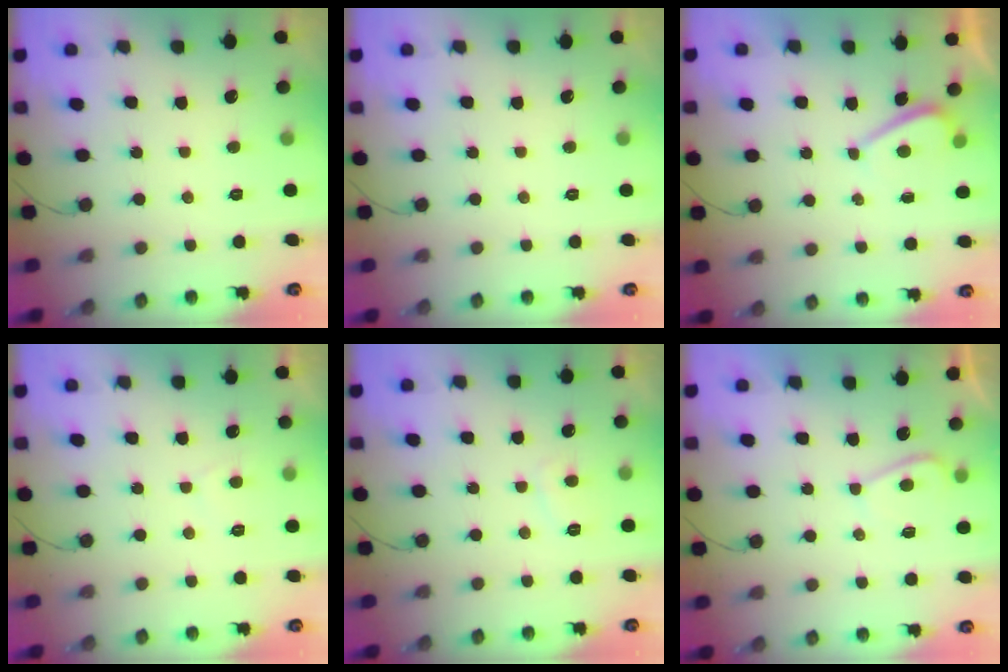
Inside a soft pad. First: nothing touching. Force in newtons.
{"total": 0.0}
{"total": 1.0, "press": 0.9, "slide": 0.5}
{"total": 0.8, "press": 0.6, "slide": 0.5}
{"total": 2.8, "press": 2.7, "slide": 0.8}
{"total": 3.4, "press": 3.3, "slide": 0.6}